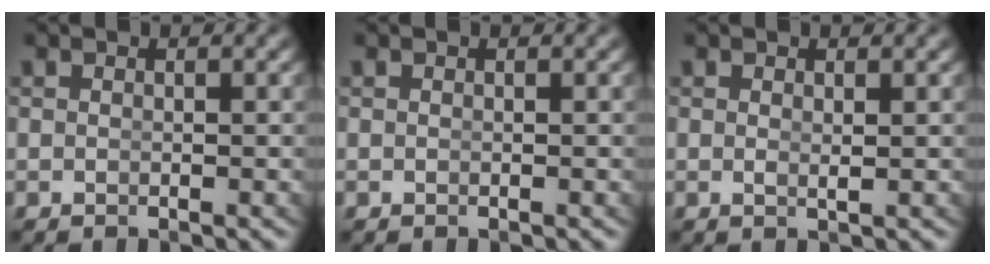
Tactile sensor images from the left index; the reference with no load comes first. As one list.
[{"total": 0.0}, {"total": 0.7, "force": [0.2, -0.4, 0.5], "torque": [-0.010, -0.012, 0.011]}]